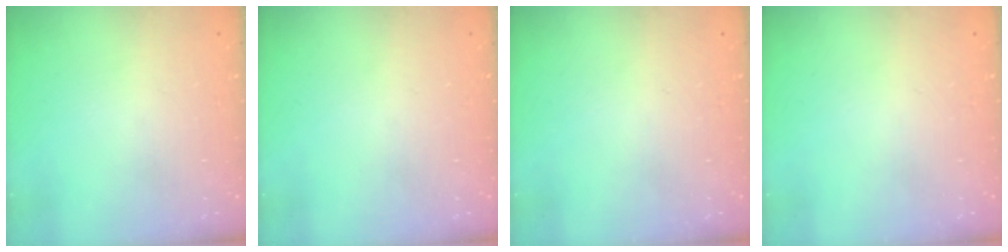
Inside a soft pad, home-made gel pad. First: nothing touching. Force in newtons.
{"total": 0.0}
{"total": 0.0}
{"total": 0.0}